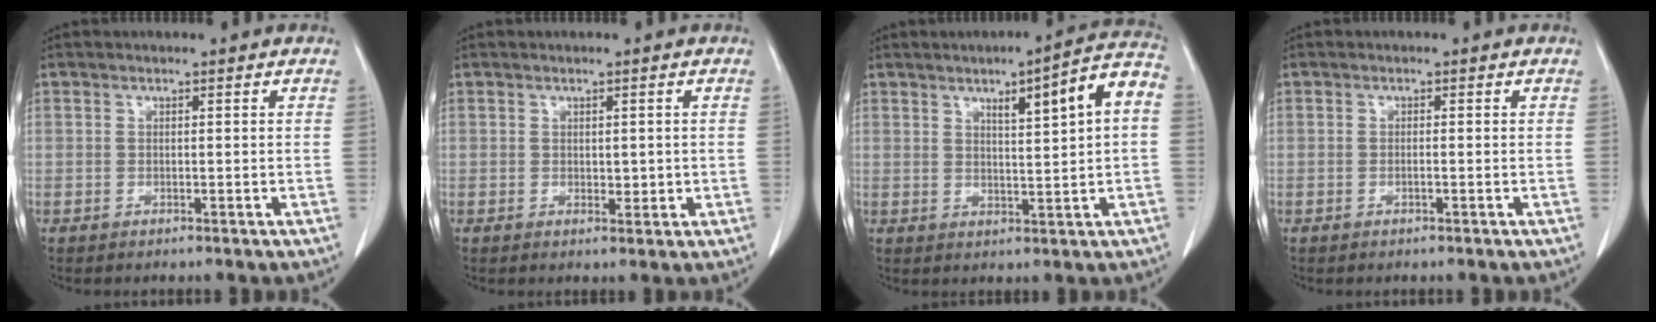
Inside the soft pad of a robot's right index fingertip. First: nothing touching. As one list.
[{"total": 2.0, "force": [0.1, 1.1, 1.6], "torque": [-0.021, -0.005, 0.006]}, {"total": 9.5, "force": [2.3, 0.5, 9.2], "torque": [-0.127, 0.019, 0.031]}, {"total": 0.6, "force": [-0.2, 0.0, 0.5], "torque": [-0.012, 0.000, -0.002]}]